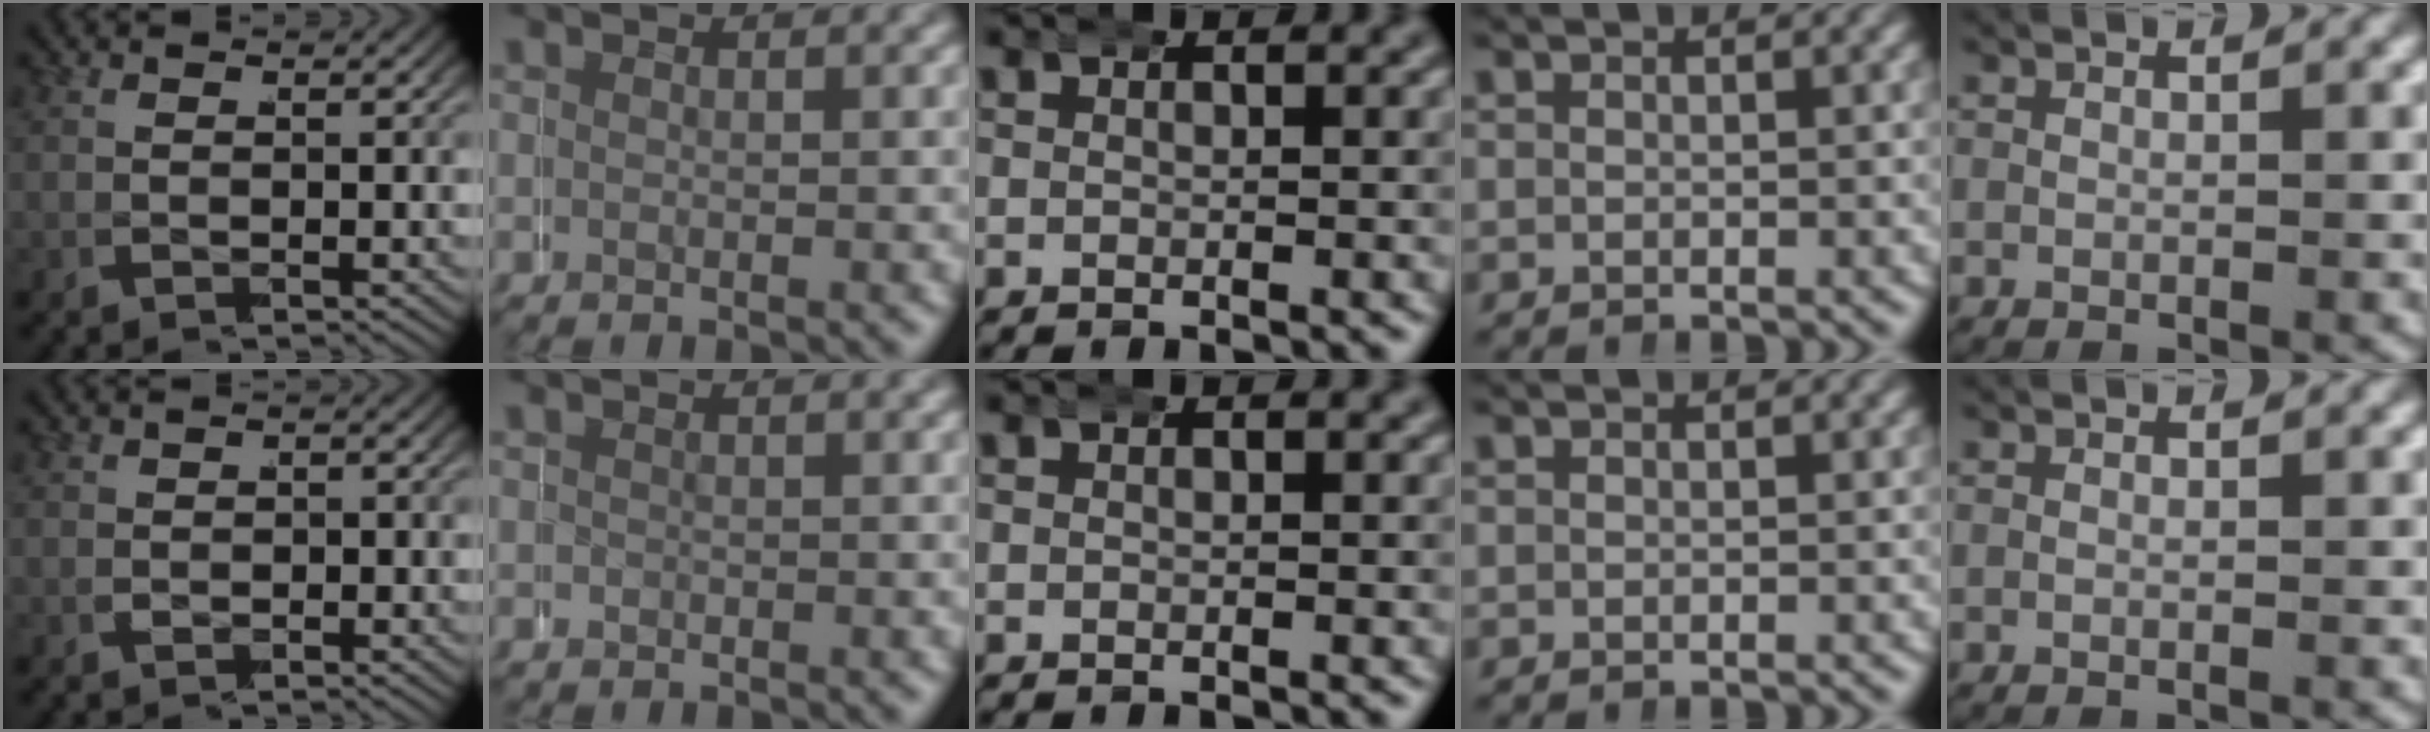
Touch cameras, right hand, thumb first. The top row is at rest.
{"thumb": {"total": 0.7, "force": [-0.5, 0.2, -0.5], "torque": [0.002, 0.001, -0.004]}, "index": {"total": 0.6, "force": [0.0, 0.4, -0.4], "torque": [0.010, 0.000, 0.002]}}